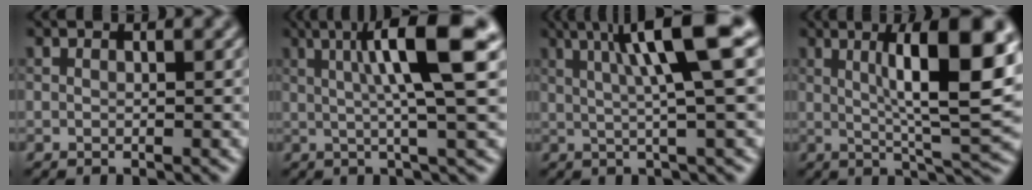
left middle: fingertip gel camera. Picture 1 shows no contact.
{"total": 8.6, "force": [2.2, 1.3, 8.2], "torque": [-0.111, 0.018, 0.031]}
{"total": 8.0, "force": [2.4, 1.0, 7.6], "torque": [-0.106, 0.018, 0.035]}
{"total": 10.5, "force": [2.3, 2.0, 10.1], "torque": [-0.137, 0.006, 0.038]}